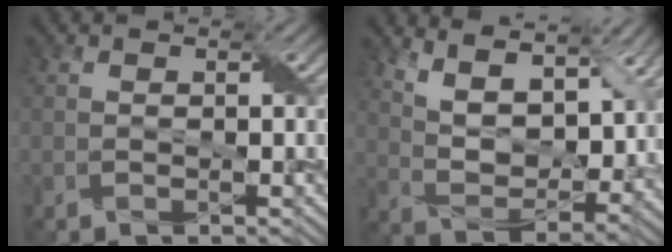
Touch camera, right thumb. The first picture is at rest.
{"total": 11.0, "force": [7.0, 5.0, 6.9], "torque": [-0.148, -0.003, 0.118]}